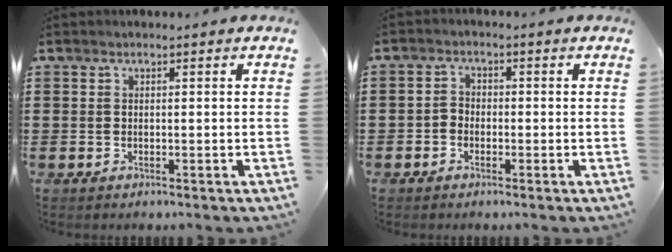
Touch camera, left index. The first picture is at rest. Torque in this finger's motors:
{"motor_torque": [0.07, 0.14, 0.03, 0.00]}